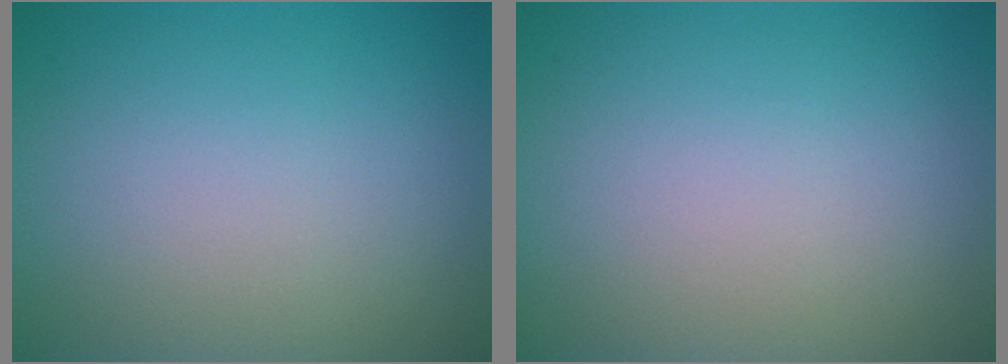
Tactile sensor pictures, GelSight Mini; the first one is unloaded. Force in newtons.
{"total": 0.0}